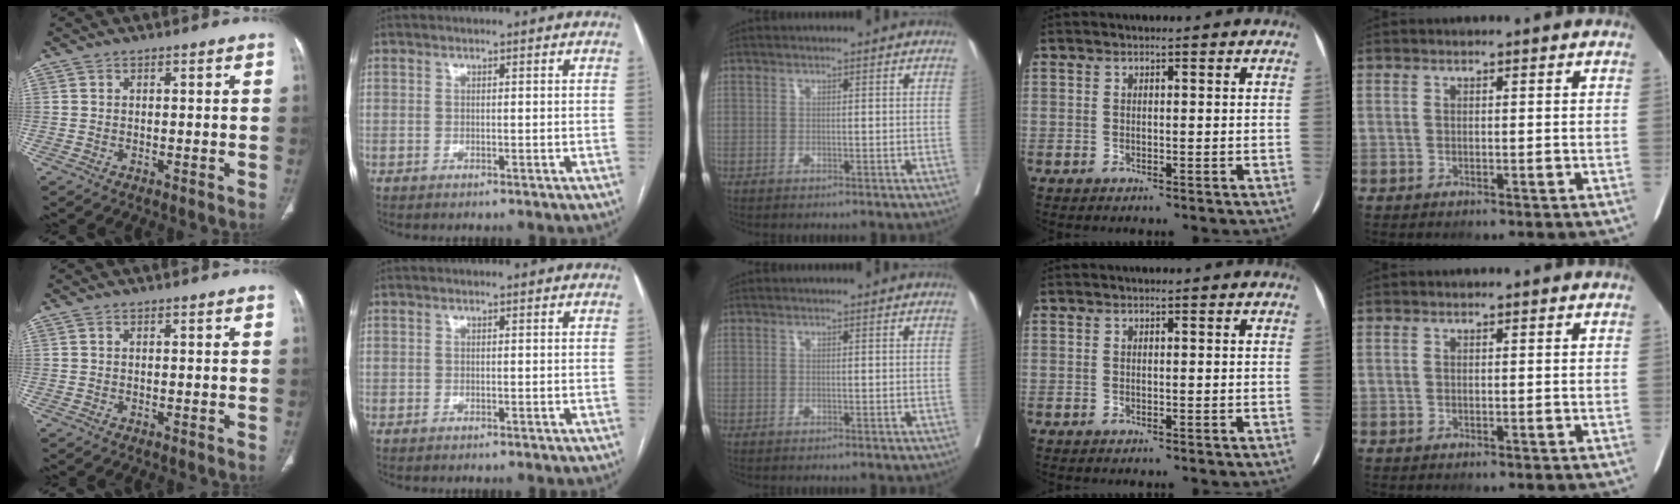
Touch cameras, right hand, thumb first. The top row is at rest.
{}